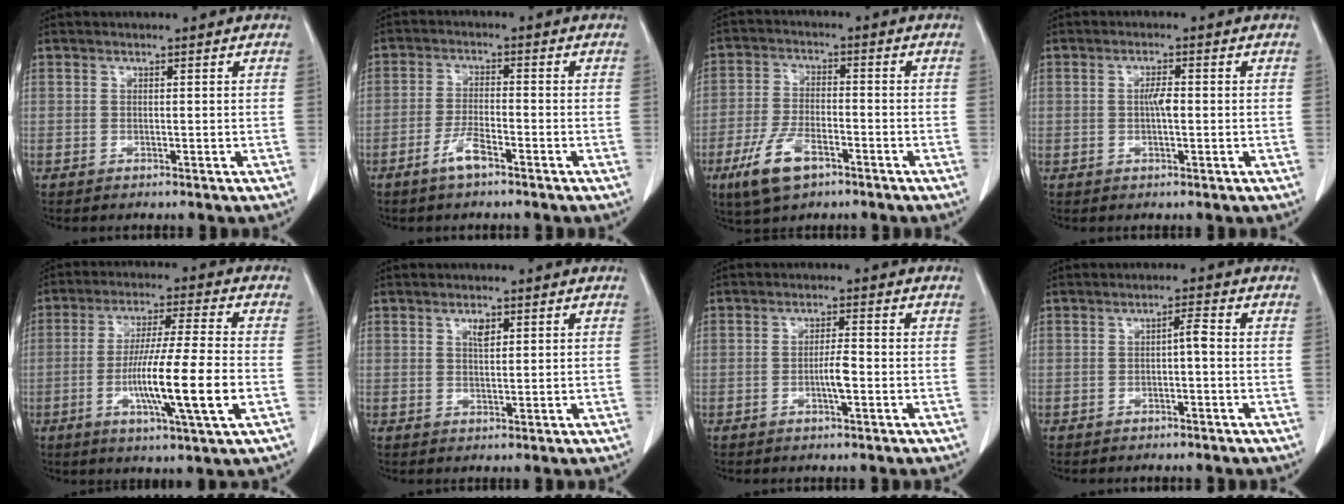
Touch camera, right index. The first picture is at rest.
{"total": 4.1, "force": [-2.7, 0.8, 2.9], "torque": [-0.061, 0.000, -0.052]}
{"total": 8.4, "force": [-4.8, 3.6, 5.9], "torque": [-0.131, -0.006, -0.085]}
{"total": 2.1, "force": [-0.1, 0.5, 2.1], "torque": [-0.039, 0.003, -0.002]}
{"total": 13.5, "force": [-3.3, -0.3, 13.0], "torque": [-0.234, -0.014, -0.063]}
{"total": 2.0, "force": [1.0, 0.8, 1.5], "torque": [-0.027, -0.001, 0.017]}
{"total": 2.9, "force": [-0.8, 0.3, 2.7], "torque": [-0.048, 0.001, -0.014]}
{"total": 1.8, "force": [-0.3, 0.2, 1.7], "torque": [-0.026, 0.004, -0.005]}